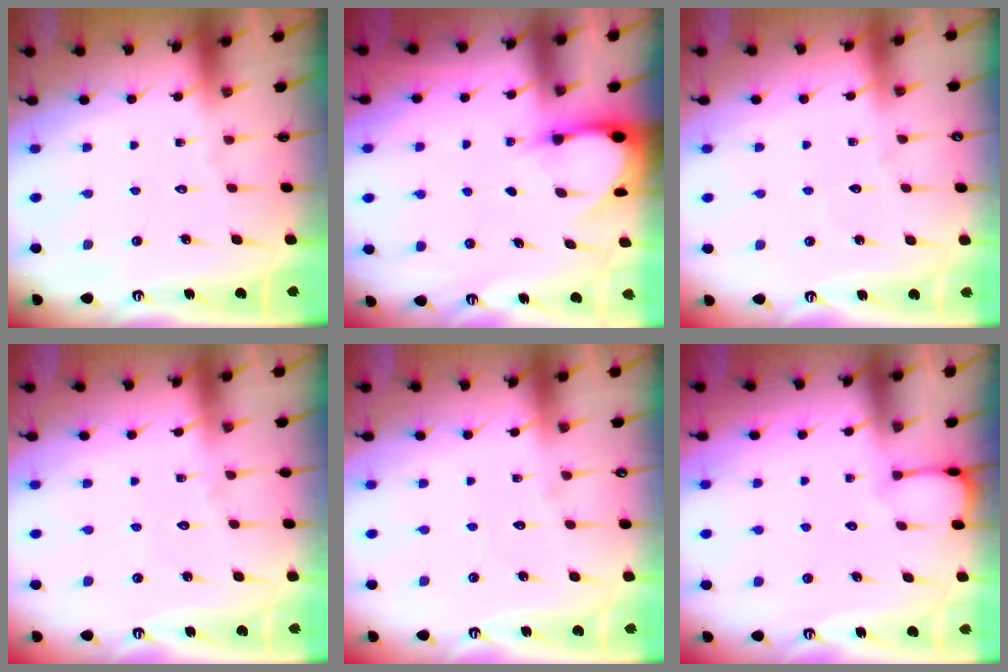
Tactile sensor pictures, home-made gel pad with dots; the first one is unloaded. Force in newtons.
{"total": 3.0, "press": 3.0, "slide": 0.4}
{"total": 2.1, "press": 2.1, "slide": 0.3}
{"total": 3.2, "press": 3.2, "slide": 0.4}
{"total": 2.0, "press": 2.0, "slide": 0.2}
{"total": 2.0, "press": 2.0, "slide": 0.3}